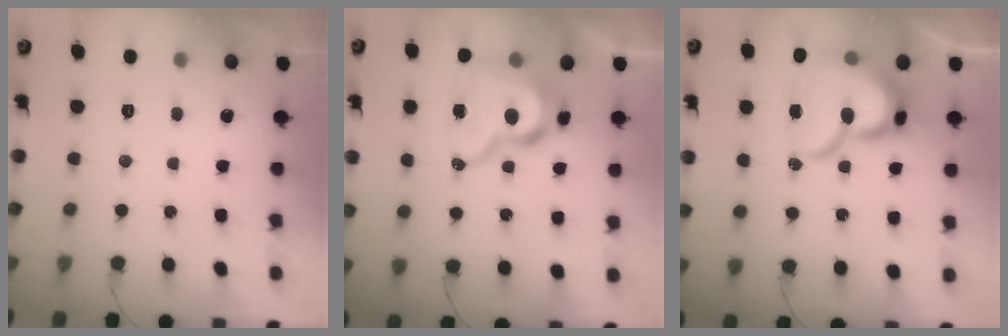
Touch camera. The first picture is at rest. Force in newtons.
{"total": 16.5, "press": 16.5, "slide": 1.3}
{"total": 18.8, "press": 18.8, "slide": 1.8}